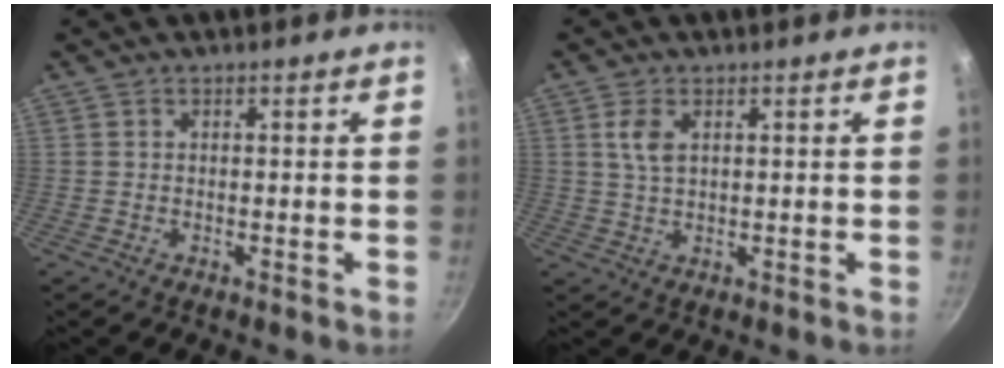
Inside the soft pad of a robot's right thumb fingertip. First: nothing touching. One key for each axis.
{"total": 3.9, "fx": 1.3, "fy": 2.1, "fz": 3.0, "tx": -0.057, "ty": -0.003, "tz": 0.026}